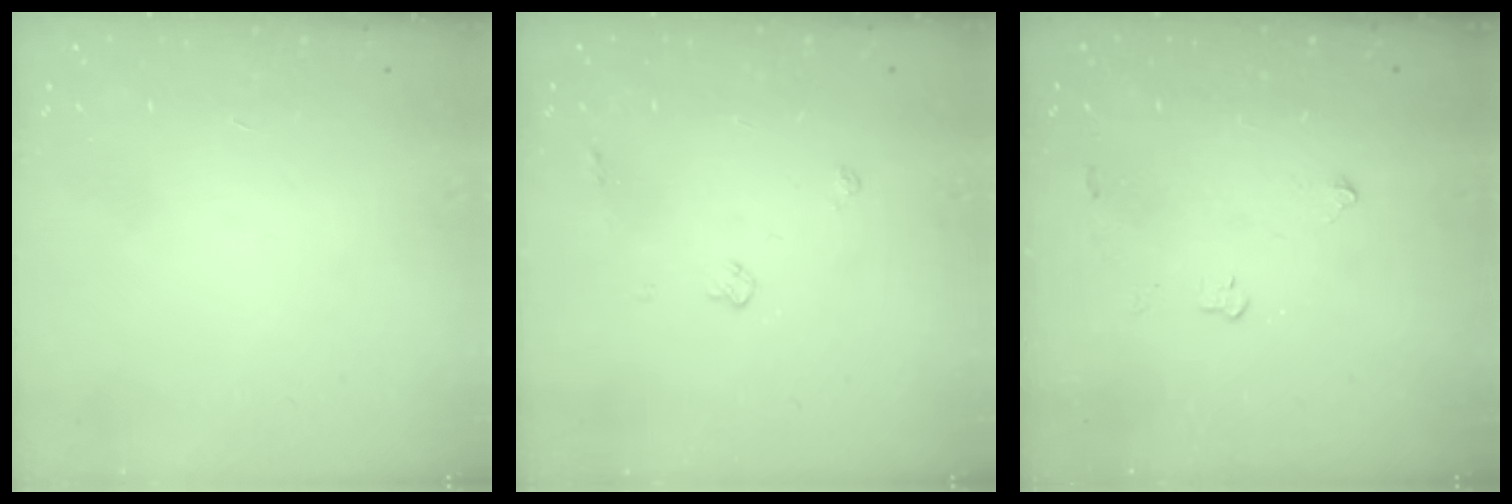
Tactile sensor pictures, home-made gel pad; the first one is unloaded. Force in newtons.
{"total": 4.6, "press": 4.5, "slide": 0.6}
{"total": 2.8, "press": 2.8, "slide": 0.5}